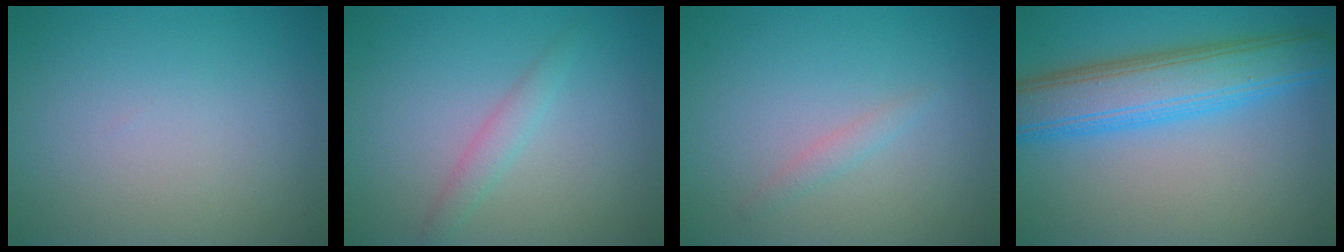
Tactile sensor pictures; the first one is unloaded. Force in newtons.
{"total": 1.5, "press": 1.5, "slide": 0.0}
{"total": 0.9, "press": 0.8, "slide": 0.0}
{"total": 7.5, "press": 7.5, "slide": 0.2}